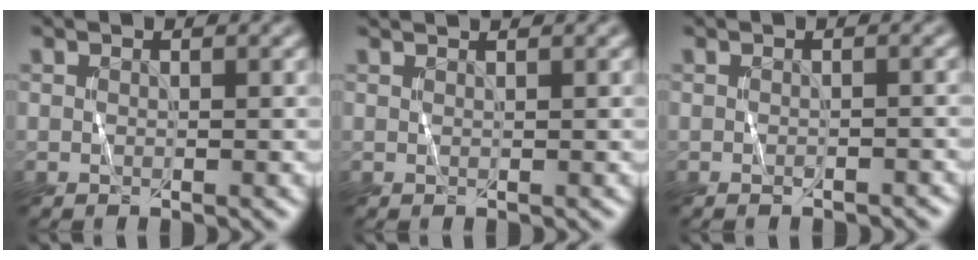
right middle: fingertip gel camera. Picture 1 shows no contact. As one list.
[{"total": 1.0, "force": [0.9, 0.0, 0.4], "torque": [-0.007, 0.000, 0.010]}, {"total": 1.0, "force": [-0.8, 0.0, 0.6], "torque": [-0.007, -0.002, -0.012]}]